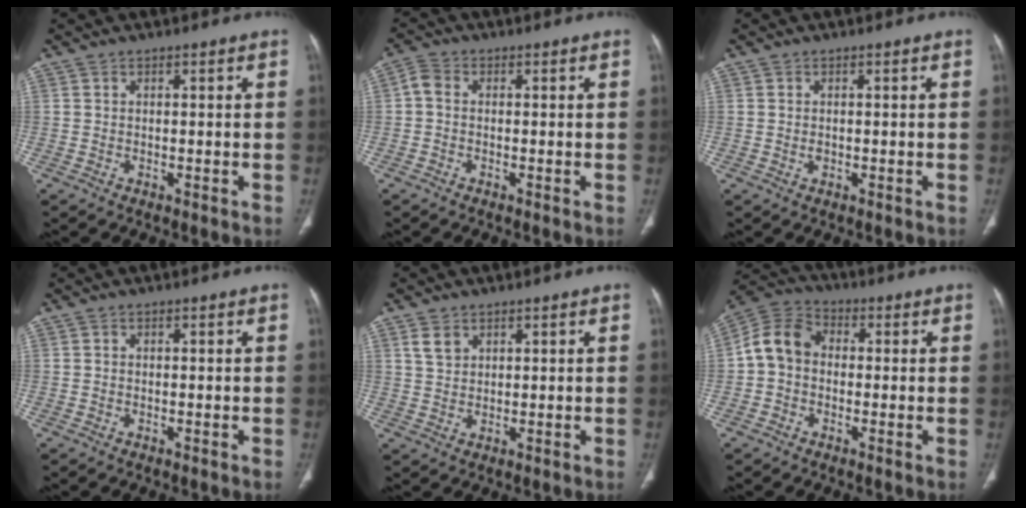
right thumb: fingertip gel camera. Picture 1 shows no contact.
{"total": 2.7, "force": [0.0, 2.0, 1.7], "torque": [-0.034, 0.006, -0.009]}
{"total": 0.8, "force": [-0.1, 0.6, 0.6], "torque": [-0.010, 0.000, -0.001]}
{"total": 0.0}
{"total": 3.1, "force": [1.8, 2.1, 1.4], "torque": [-0.023, -0.005, 0.041]}
{"total": 8.9, "force": [-0.3, 7.2, 5.3], "torque": [-0.088, 0.029, -0.022]}